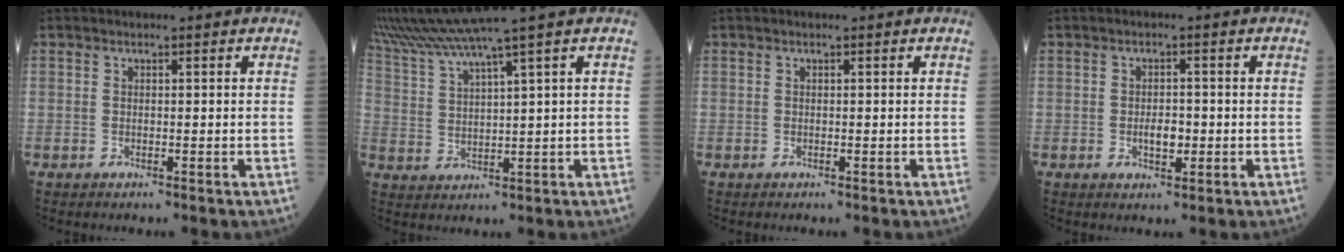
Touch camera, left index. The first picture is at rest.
{"total": 8.5, "force": [6.9, -2.8, 4.0], "torque": [-0.085, 0.003, 0.139]}
{"total": 0.0}
{"total": 2.7, "force": [-0.7, 1.3, 2.3], "torque": [-0.039, -0.002, -0.009]}